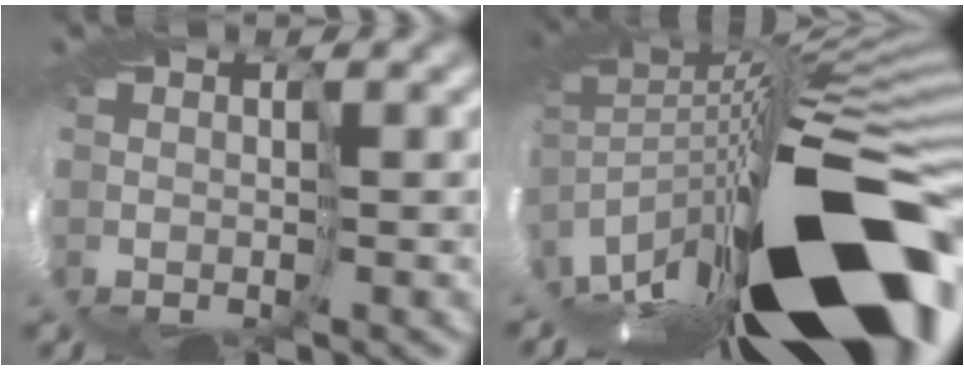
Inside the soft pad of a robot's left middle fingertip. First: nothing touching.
{"total": 15.9, "force": [-5.5, 6.0, 13.7], "torque": [-0.235, -0.033, -0.079]}